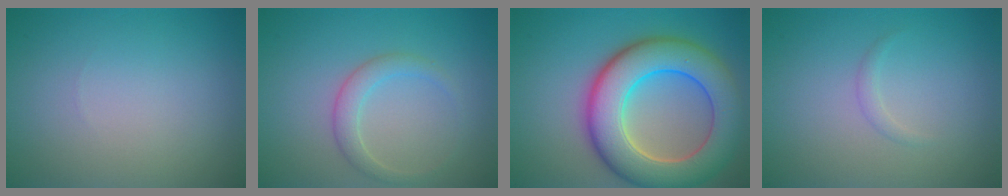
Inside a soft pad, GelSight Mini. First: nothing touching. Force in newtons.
{"total": 2.1, "press": 2.1, "slide": 0.1}
{"total": 10.5, "press": 10.5, "slide": 0.6}
{"total": 0.7, "press": 0.7, "slide": 0.0}